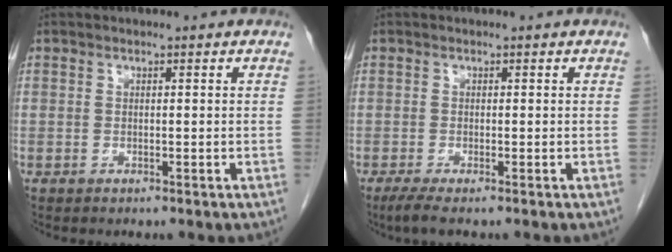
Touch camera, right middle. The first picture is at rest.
{"total": 2.6, "force": [-1.9, 0.1, 1.7], "torque": [-0.037, -0.009, -0.038]}